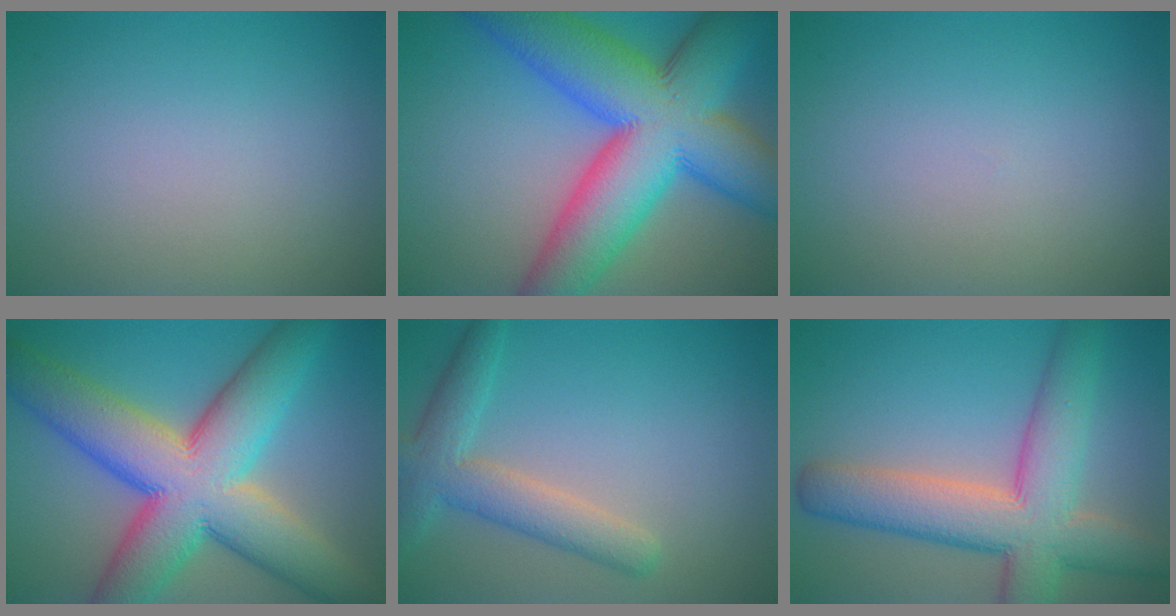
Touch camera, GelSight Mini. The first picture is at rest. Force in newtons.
{"total": 15.4, "press": 15.4, "slide": 0.6}
{"total": 0.0}
{"total": 13.9, "press": 13.9, "slide": 0.6}
{"total": 4.5, "press": 4.5, "slide": 0.3}
{"total": 9.1, "press": 9.0, "slide": 0.7}